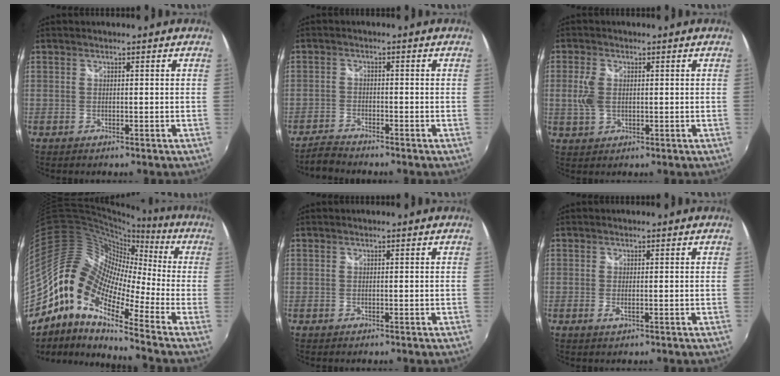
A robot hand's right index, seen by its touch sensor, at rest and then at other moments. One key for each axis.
{"total": 3.4, "fx": -3.3, "fy": 0.4, "fz": 0.7, "tx": -0.031, "ty": -0.006, "tz": -0.069}
{"total": 4.6, "fx": 0.4, "fy": 2.9, "fz": 3.5, "tx": -0.078, "ty": 0.003, "tz": 0.009}
{"total": 13.1, "fx": -5.8, "fy": 5.8, "fz": 10.2, "tx": -0.154, "ty": 0.004, "tz": -0.133}
{"total": 0.0}
{"total": 1.3, "fx": -0.3, "fy": 0.1, "fz": 1.3, "tx": -0.025, "ty": -0.003, "tz": -0.005}